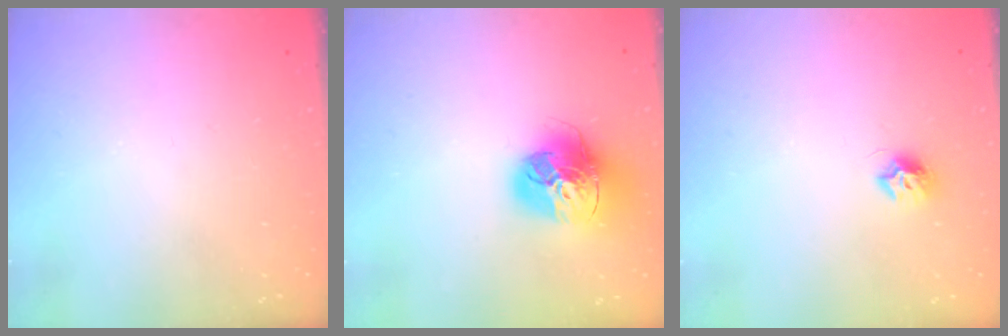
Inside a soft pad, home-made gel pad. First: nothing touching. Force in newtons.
{"total": 18.4, "press": 18.3, "slide": 1.8}
{"total": 7.1, "press": 7.0, "slide": 0.3}